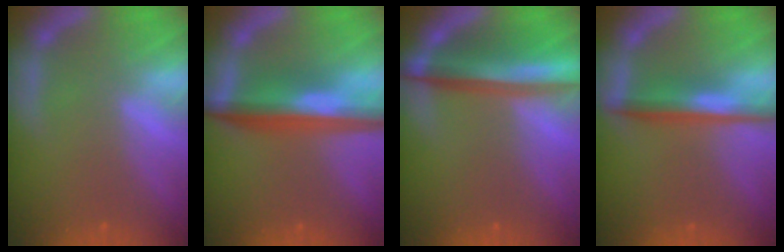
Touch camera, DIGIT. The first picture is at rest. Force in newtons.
{"total": 8.1}
{"total": 7.6}
{"total": 5.0}